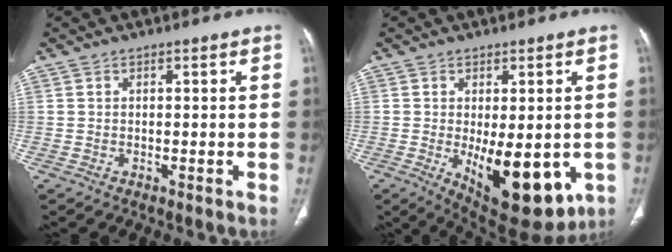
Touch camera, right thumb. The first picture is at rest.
{"total": 15.3, "force": [-3.8, 6.9, 13.1], "torque": [-0.163, -0.020, -0.032]}